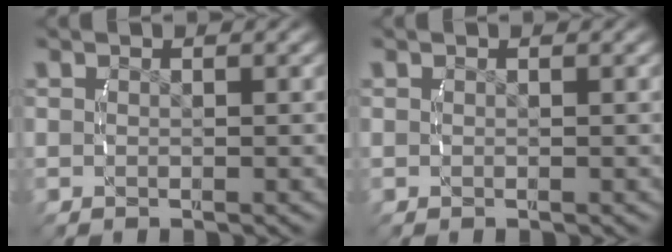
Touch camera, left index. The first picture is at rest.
{"total": 0.0}